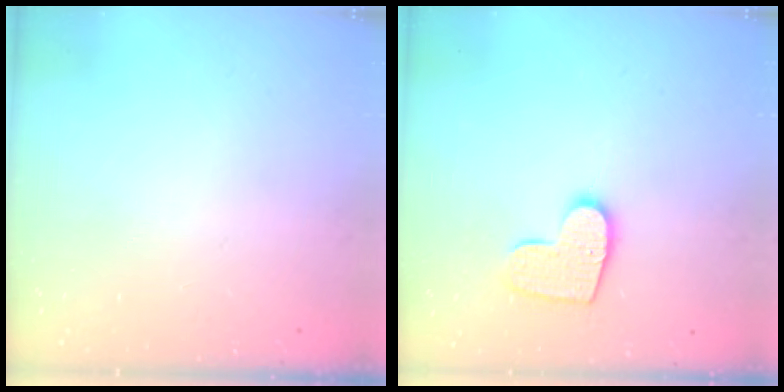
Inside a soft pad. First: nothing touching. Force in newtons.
{"total": 11.3, "press": 11.3, "slide": 0.7}